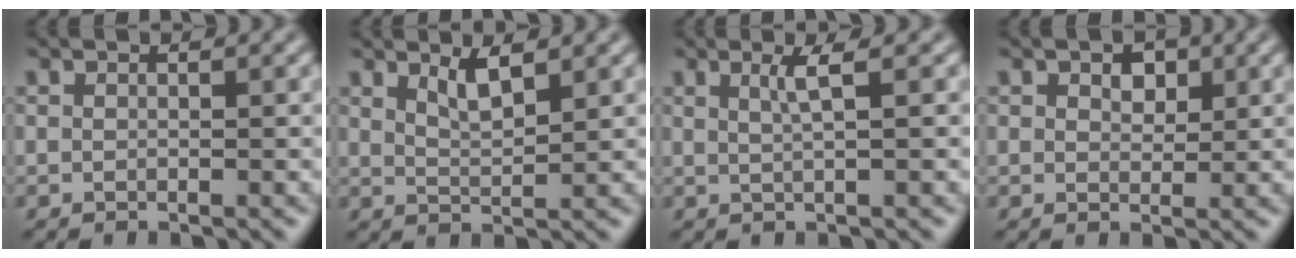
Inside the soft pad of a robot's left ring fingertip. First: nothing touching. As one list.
[{"total": 2.3, "force": [1.5, 0.5, 1.6], "torque": [-0.029, -0.005, 0.030]}, {"total": 2.0, "force": [0.7, 0.4, 1.8], "torque": [-0.031, -0.001, 0.010]}, {"total": 2.0, "force": [0.9, 1.3, 1.2], "torque": [-0.018, 0.000, 0.016]}]